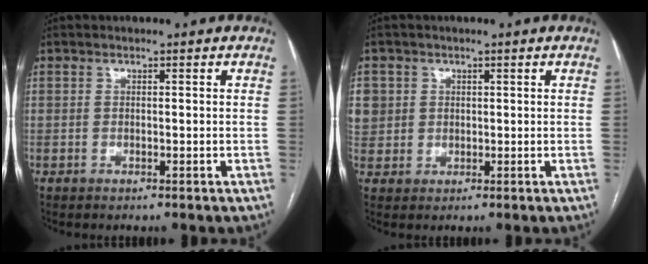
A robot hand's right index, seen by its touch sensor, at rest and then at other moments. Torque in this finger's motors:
{"motor_torque": [0.27, 0.11, 0.11, 0.02]}